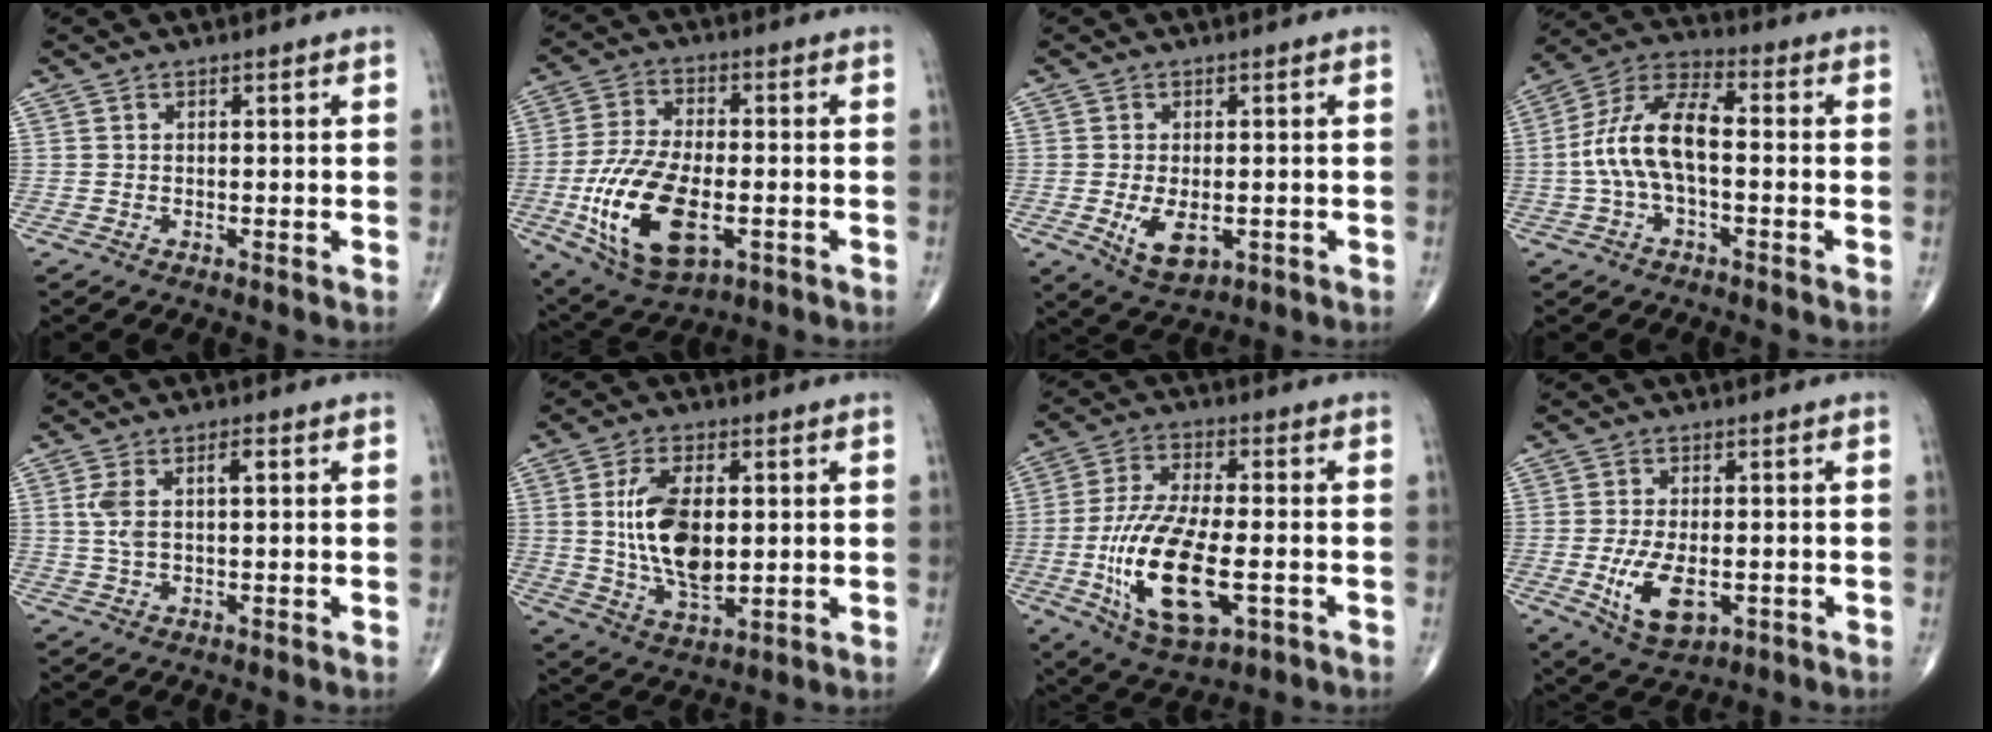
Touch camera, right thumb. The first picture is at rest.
{"total": 17.6, "force": [-4.6, 8.9, 14.5], "torque": [-0.280, 0.002, -0.070]}
{"total": 6.4, "force": [-1.5, 3.5, 5.1], "torque": [-0.081, -0.012, -0.016]}
{"total": 12.1, "force": [-1.1, 5.6, 10.7], "torque": [-0.219, 0.042, -0.027]}
{"total": 5.5, "force": [1.2, 2.2, 4.9], "torque": [-0.111, 0.014, 0.024]}
{"total": 13.9, "force": [1.3, 7.1, 11.8], "torque": [-0.214, -0.014, 0.032]}
{"total": 18.0, "force": [-4.2, 7.7, 15.7], "torque": [-0.306, 0.002, -0.064]}
{"total": 9.2, "force": [-2.3, 4.9, 7.5], "torque": [-0.132, -0.008, -0.027]}